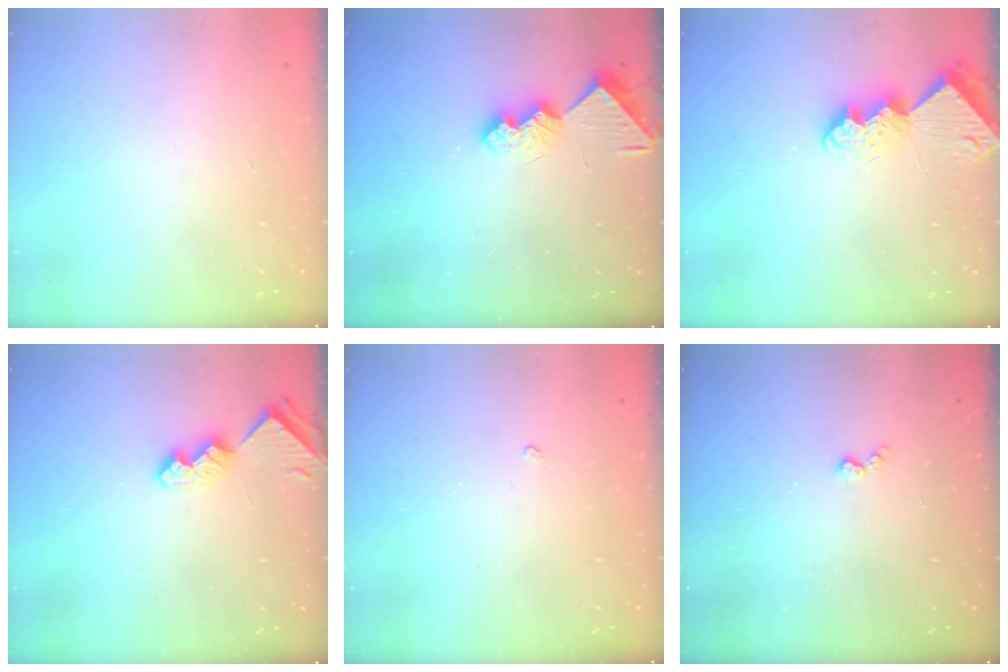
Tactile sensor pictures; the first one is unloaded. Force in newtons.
{"total": 9.2, "press": 9.2, "slide": 0.5}
{"total": 8.3, "press": 8.3, "slide": 1.0}
{"total": 6.9, "press": 6.9, "slide": 0.6}
{"total": 1.7, "press": 1.7, "slide": 0.3}
{"total": 2.9, "press": 2.9, "slide": 0.5}